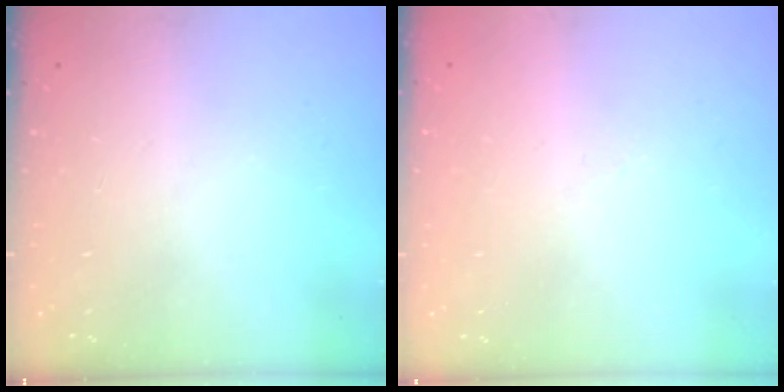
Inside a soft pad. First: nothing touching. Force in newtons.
{"total": 1.8, "press": 1.6, "slide": 0.6}